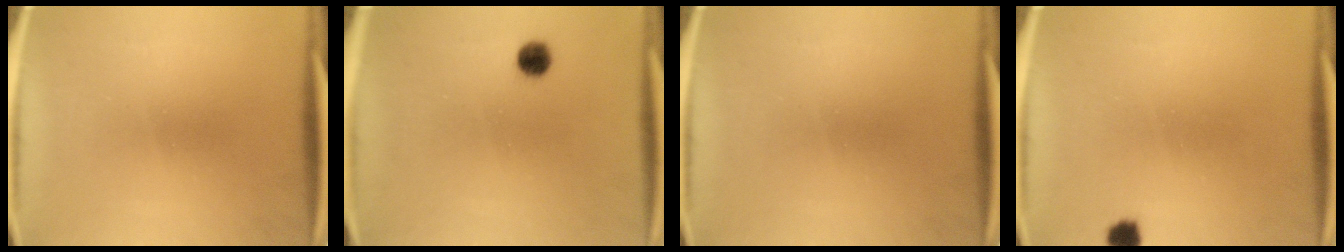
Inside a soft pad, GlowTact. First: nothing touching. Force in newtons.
{"total": 3.5}
{"total": 0.0}
{"total": 2.2}